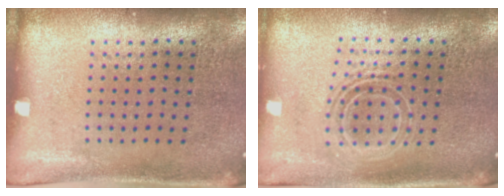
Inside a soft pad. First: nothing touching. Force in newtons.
{"total": 1.7, "press": 1.3, "slide": 1.1}